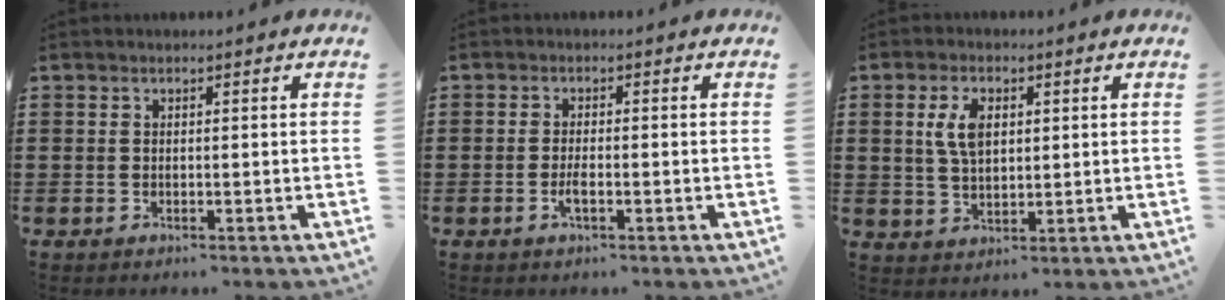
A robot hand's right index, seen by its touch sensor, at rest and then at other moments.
{"total": 2.1, "force": [-0.9, 0.4, 1.8], "torque": [-0.040, -0.003, -0.018]}
{"total": 5.4, "force": [1.4, 3.0, 4.3], "torque": [-0.100, 0.009, 0.020]}